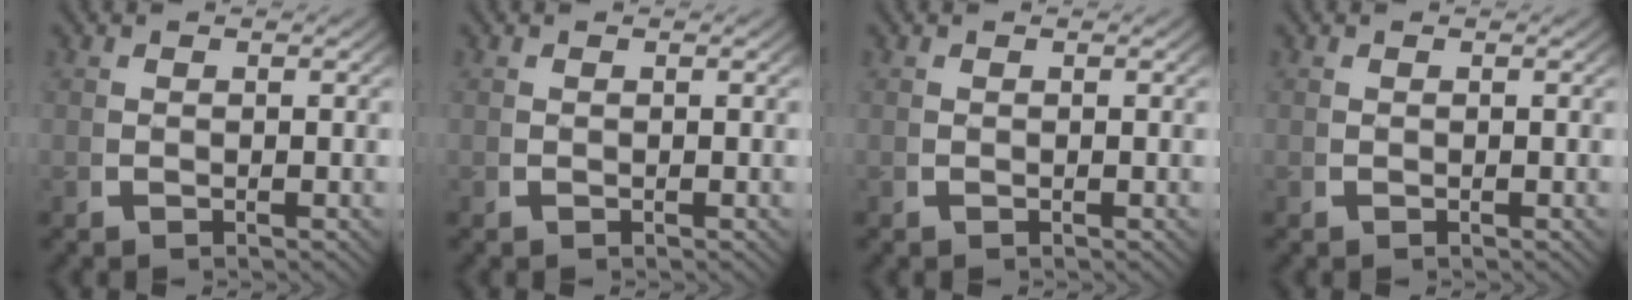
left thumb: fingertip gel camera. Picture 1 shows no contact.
{"total": 0.0}
{"total": 0.0}
{"total": 0.0}